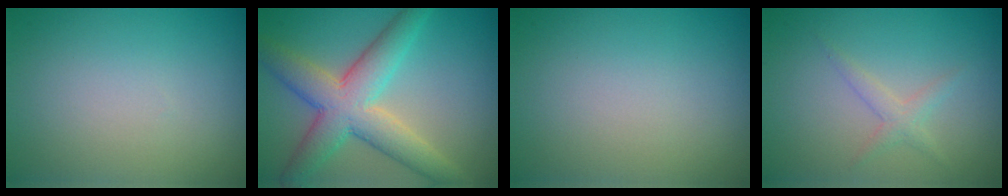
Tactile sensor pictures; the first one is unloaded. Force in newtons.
{"total": 7.0, "press": 7.0, "slide": 0.2}
{"total": 0.0}
{"total": 1.4, "press": 1.4, "slide": 0.0}